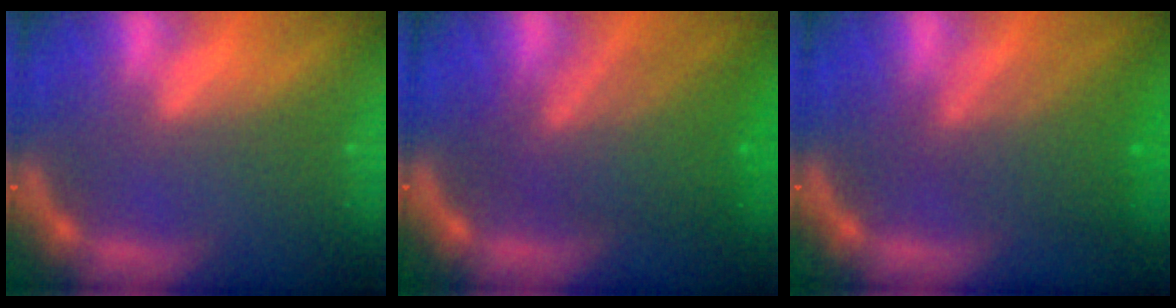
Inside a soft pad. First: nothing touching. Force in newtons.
{"total": 7.5}
{"total": 5.1}